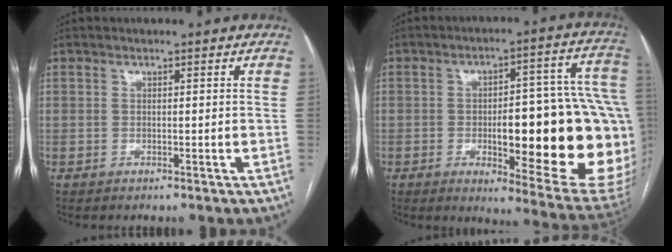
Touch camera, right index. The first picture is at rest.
{"total": 27.5, "force": [-3.4, 6.3, 26.6], "torque": [-0.249, 0.025, -0.027]}